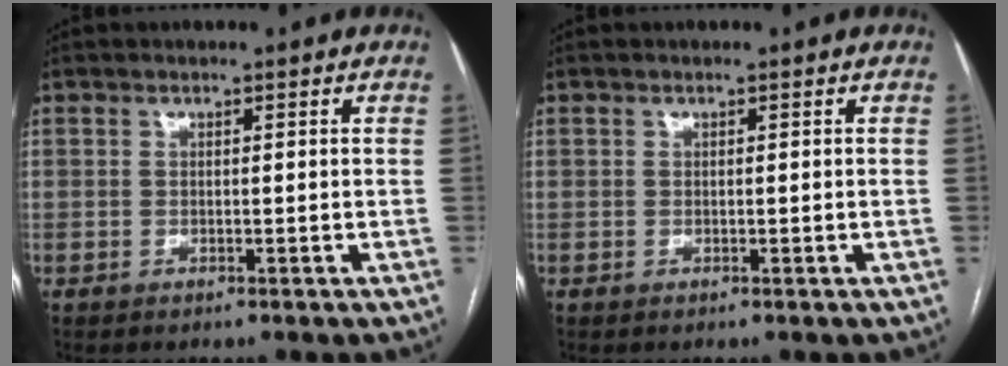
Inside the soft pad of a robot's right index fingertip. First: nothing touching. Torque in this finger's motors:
{"motor_torque": [-0.13, 0.06, -0.03, 0.00]}